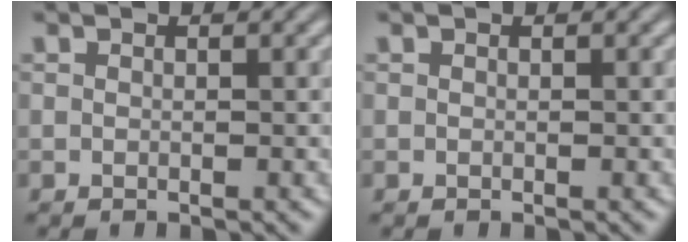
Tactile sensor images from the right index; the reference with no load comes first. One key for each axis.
{"total": 0.0}